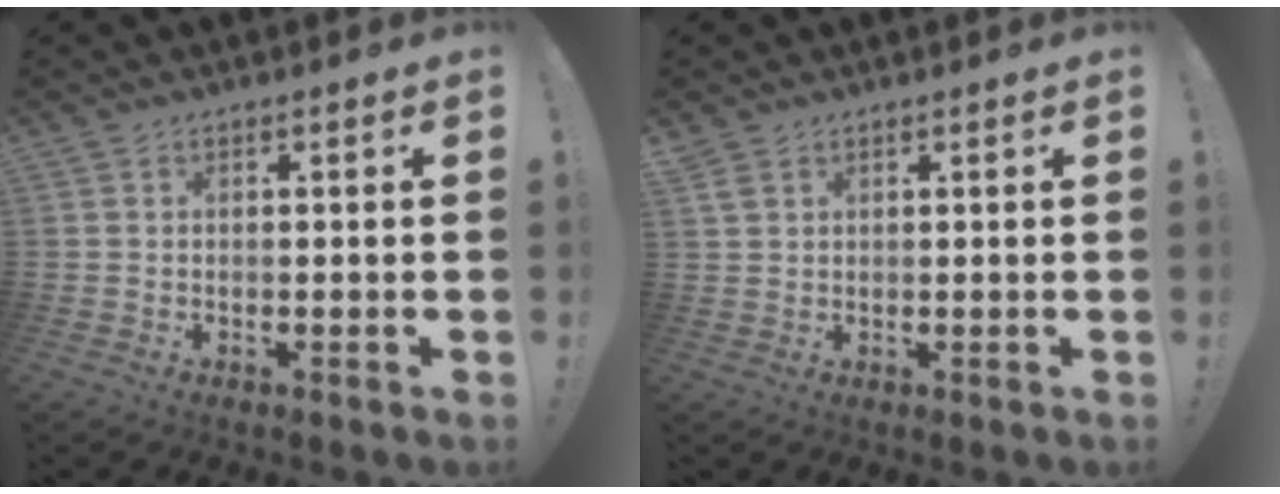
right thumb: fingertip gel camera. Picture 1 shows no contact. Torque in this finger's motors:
{"motor_torque": [0.04, 0.04, -0.37, 0.07, 0.06]}